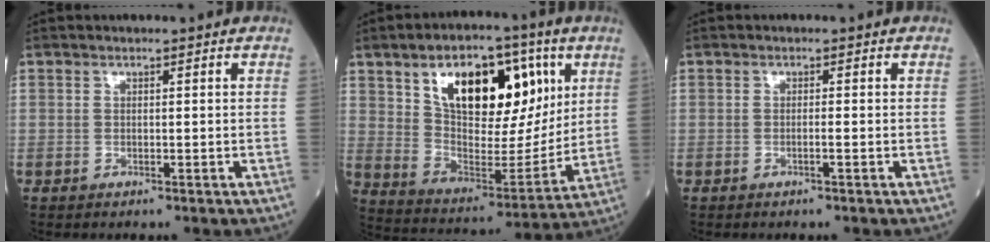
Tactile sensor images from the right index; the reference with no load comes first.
{"total": 20.6, "force": [8.1, 9.4, 16.4], "torque": [-0.268, 0.015, 0.138]}
{"total": 1.0, "force": [-0.5, -0.2, 0.9], "torque": [-0.016, 0.001, -0.009]}